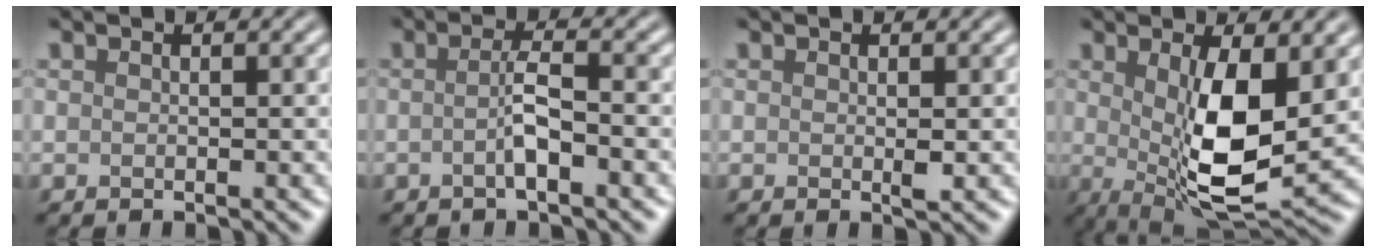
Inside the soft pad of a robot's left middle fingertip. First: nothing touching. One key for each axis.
{"total": 2.3, "fx": -0.9, "fy": 0.2, "fz": 2.2, "tx": -0.043, "ty": 0.001, "tz": -0.017}
{"total": 0.7, "fx": 0.0, "fy": -0.1, "fz": 0.7, "tx": -0.018, "ty": -0.002, "tz": 0.001}
{"total": 8.5, "fx": 0.4, "fy": 2.8, "fz": 8.0, "tx": -0.144, "ty": -0.015, "tz": 0.014}